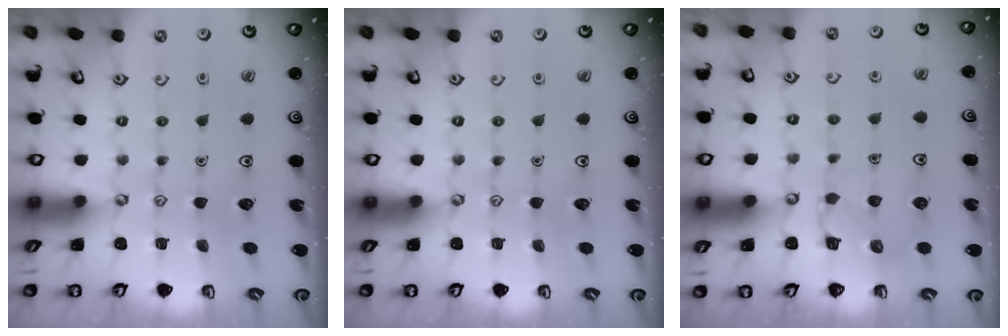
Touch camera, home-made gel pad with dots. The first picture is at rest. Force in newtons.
{"total": 0.0}
{"total": 5.4, "press": 5.4, "slide": 0.4}